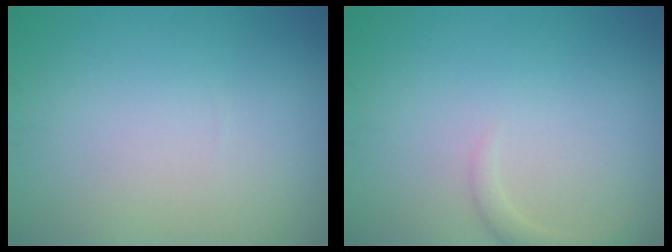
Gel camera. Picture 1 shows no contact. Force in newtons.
{"total": 1.2, "press": 1.2, "slide": 0.1}